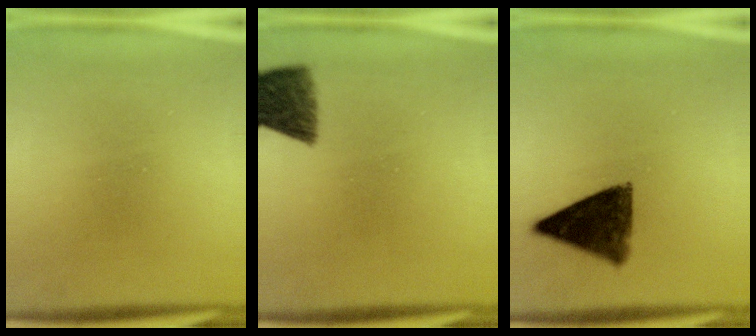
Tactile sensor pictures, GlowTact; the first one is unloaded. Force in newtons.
{"total": 7.4}
{"total": 9.2}